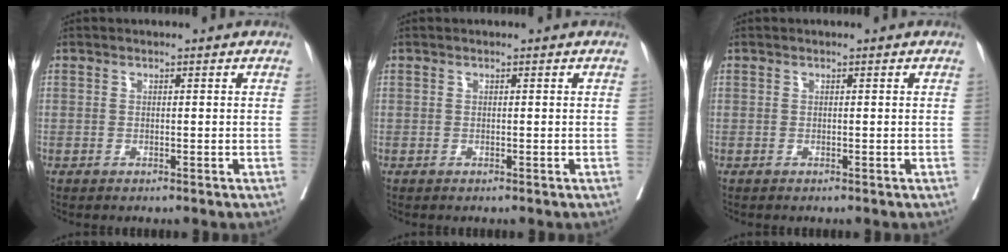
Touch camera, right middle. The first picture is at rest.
{"total": 0.0}
{"total": 0.0}